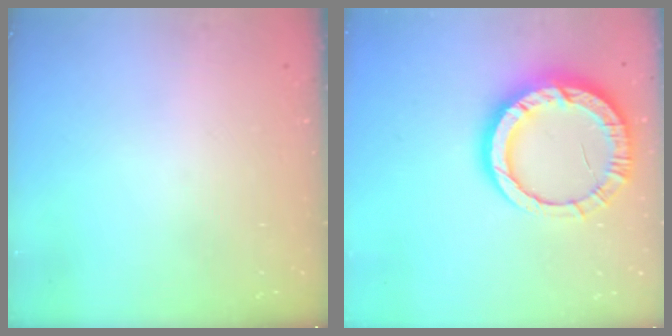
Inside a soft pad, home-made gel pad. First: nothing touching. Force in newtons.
{"total": 15.6, "press": 15.5, "slide": 1.6}